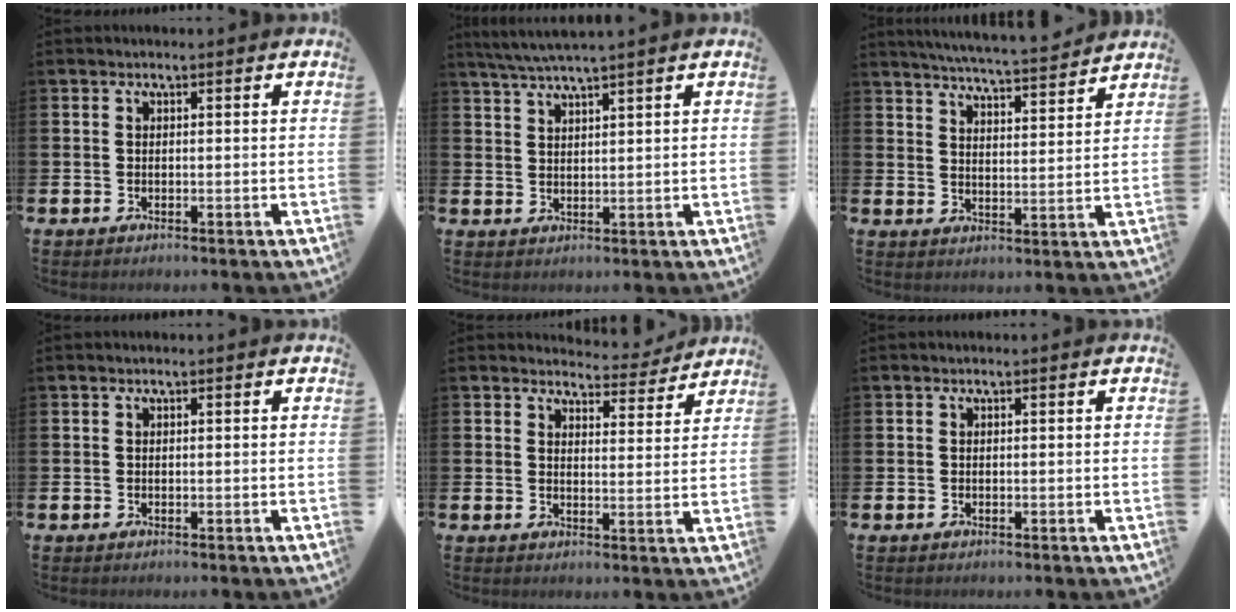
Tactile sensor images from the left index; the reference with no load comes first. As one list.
[{"total": 3.6, "force": [3.4, -0.6, 1.2], "torque": [-0.039, -0.006, 0.063]}, {"total": 5.8, "force": [5.7, -0.2, 1.1], "torque": [-0.037, -0.042, 0.100]}, {"total": 0.0}, {"total": 4.2, "force": [4.1, 1.0, 0.0], "torque": [0.002, -0.034, 0.068]}, {"total": 0.0}]